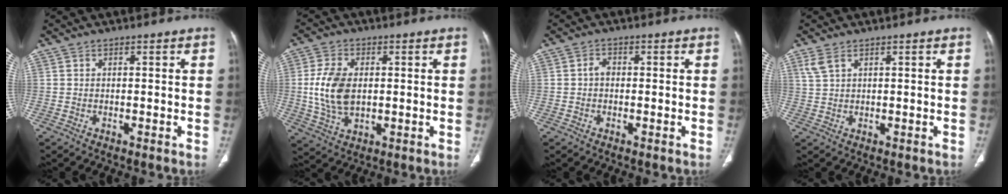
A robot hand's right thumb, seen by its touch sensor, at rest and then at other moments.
{"total": 10.2, "force": [0.5, 6.3, 8.0], "torque": [-0.163, -0.002, 0.016]}
{"total": 1.7, "force": [-0.1, 1.2, 1.1], "torque": [-0.014, 0.006, -0.007]}
{"total": 2.7, "force": [1.6, 1.2, 1.8], "torque": [-0.046, 0.007, 0.046]}